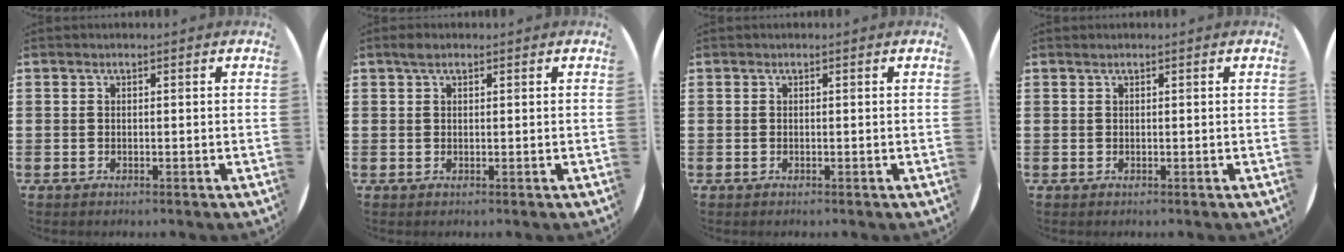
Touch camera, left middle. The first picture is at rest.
{"total": 1.4, "force": [1.0, 0.7, 0.7], "torque": [-0.009, 0.002, 0.016]}
{"total": 0.0}
{"total": 0.0}